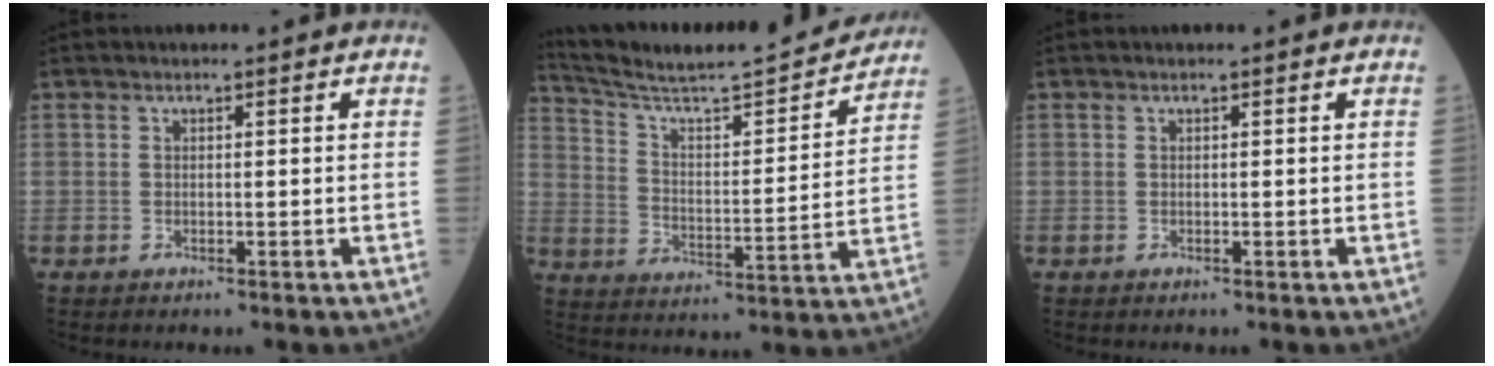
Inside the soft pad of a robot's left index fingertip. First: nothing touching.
{"total": 22.0, "force": [20.3, 1.3, 8.3], "torque": [-0.138, -0.022, 0.299]}
{"total": 0.0}